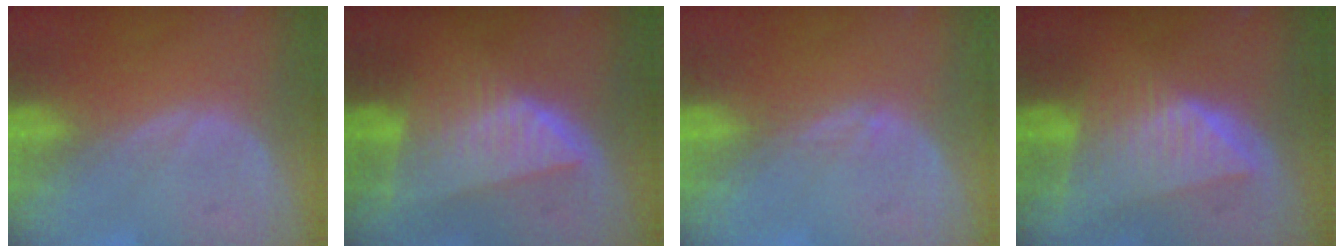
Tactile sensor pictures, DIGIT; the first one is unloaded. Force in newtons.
{"total": 8.4, "press": 7.4, "slide": 4.0}
{"total": 1.0, "press": 0.7, "slide": 0.7}
{"total": 8.0, "press": 7.3, "slide": 3.4}